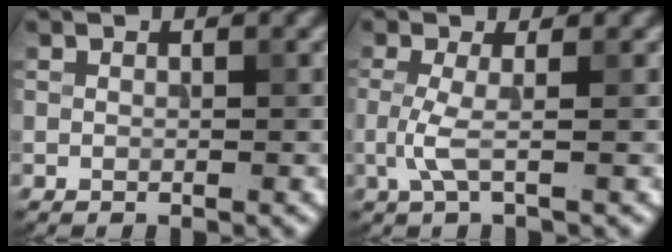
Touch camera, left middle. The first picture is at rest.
{"total": 2.0, "force": [-0.3, 0.3, 2.0], "torque": [-0.049, -0.003, -0.009]}